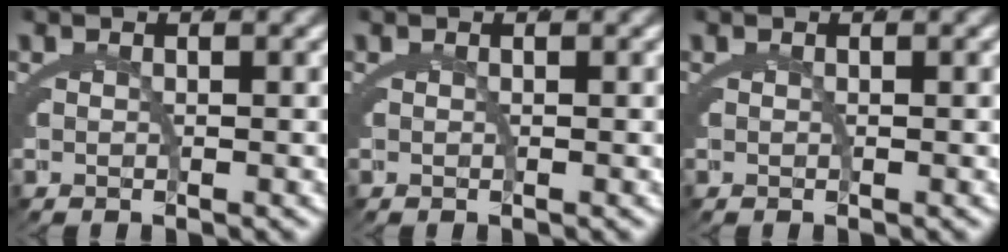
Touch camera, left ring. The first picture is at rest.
{"total": 0.0}
{"total": 0.0}